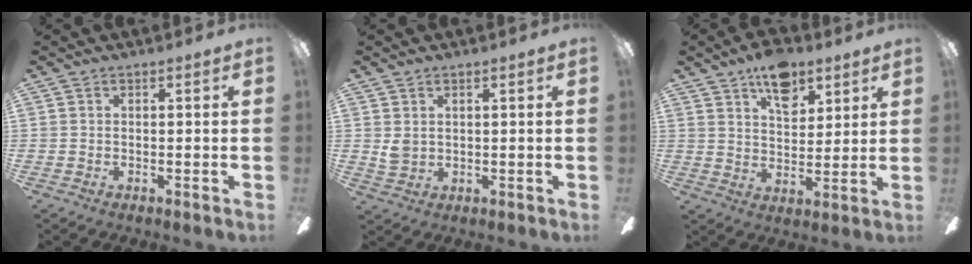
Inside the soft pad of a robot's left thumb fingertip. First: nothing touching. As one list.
[{"total": 3.1, "force": [1.3, 2.2, 1.8], "torque": [-0.037, 0.005, 0.026]}, {"total": 11.4, "force": [7.4, 5.9, 6.4], "torque": [-0.086, -0.032, 0.129]}]